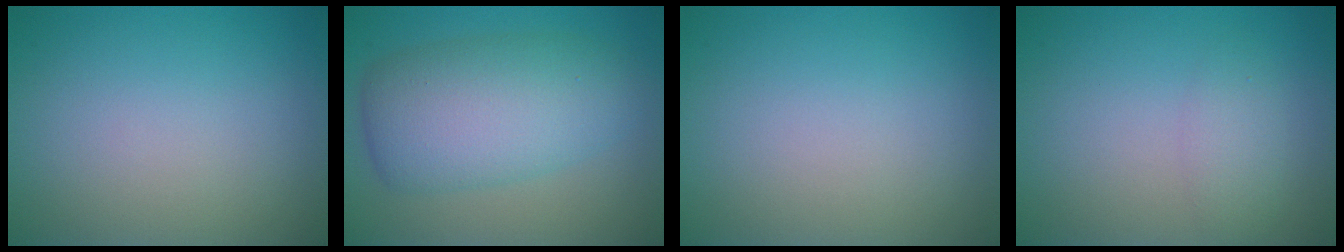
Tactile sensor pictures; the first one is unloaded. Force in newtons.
{"total": 7.7, "press": 7.7, "slide": 0.1}
{"total": 0.0}
{"total": 1.7, "press": 1.7, "slide": 0.1}